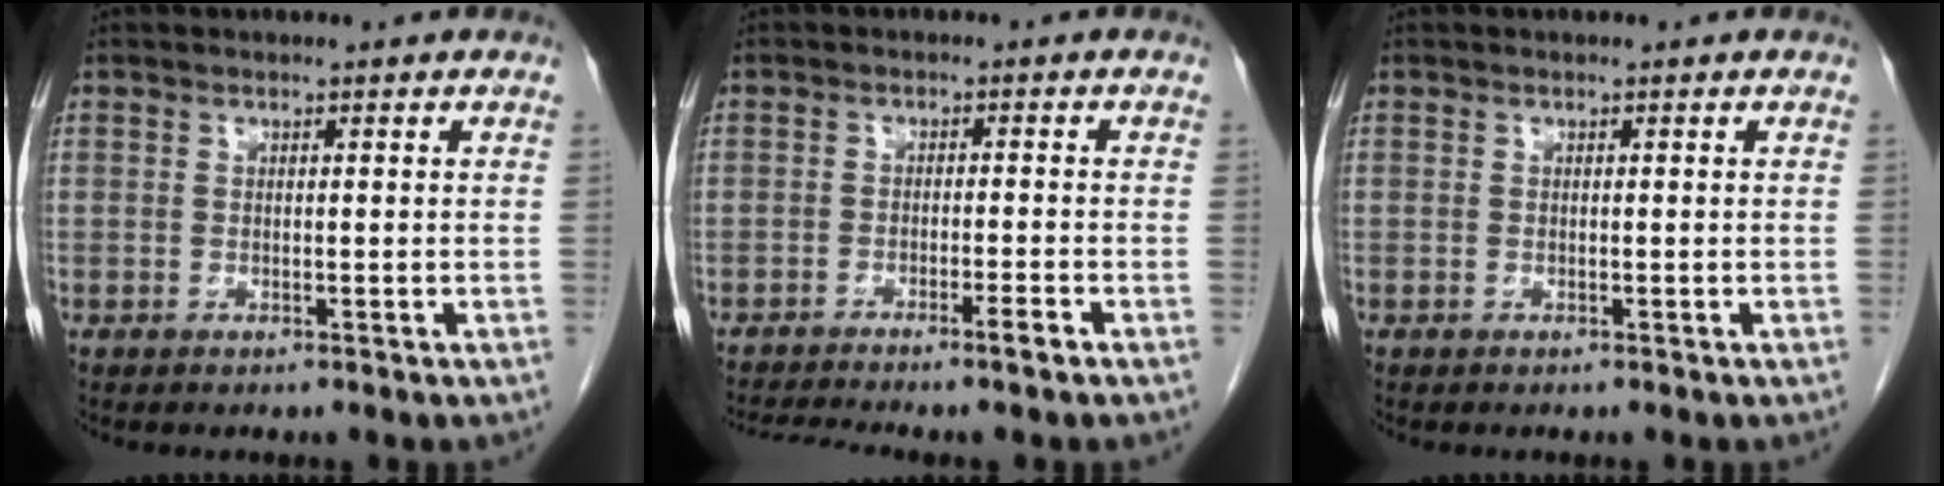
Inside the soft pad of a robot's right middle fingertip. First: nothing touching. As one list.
[{"total": 6.1, "force": [-4.8, -0.7, 3.8], "torque": [-0.058, -0.006, -0.079]}, {"total": 0.0}]